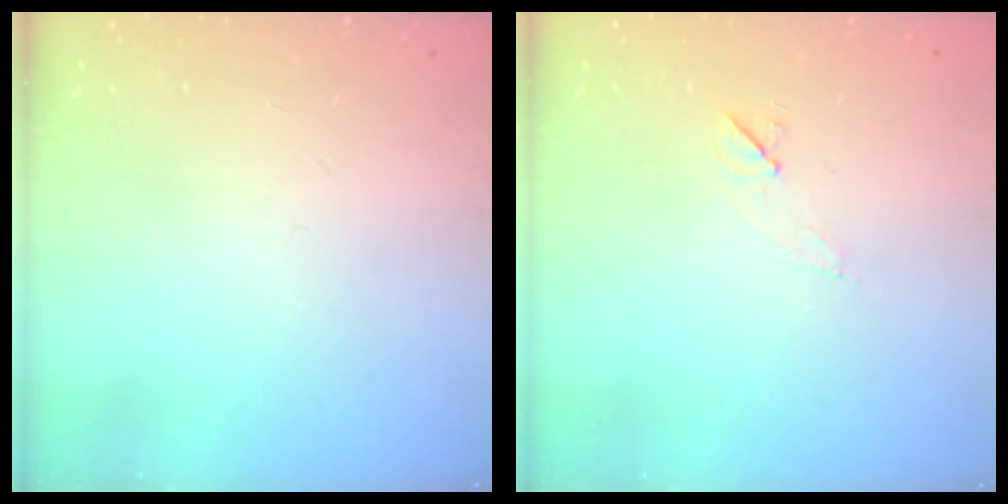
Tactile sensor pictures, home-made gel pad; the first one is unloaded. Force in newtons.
{"total": 5.2, "press": 4.7, "slide": 2.1}